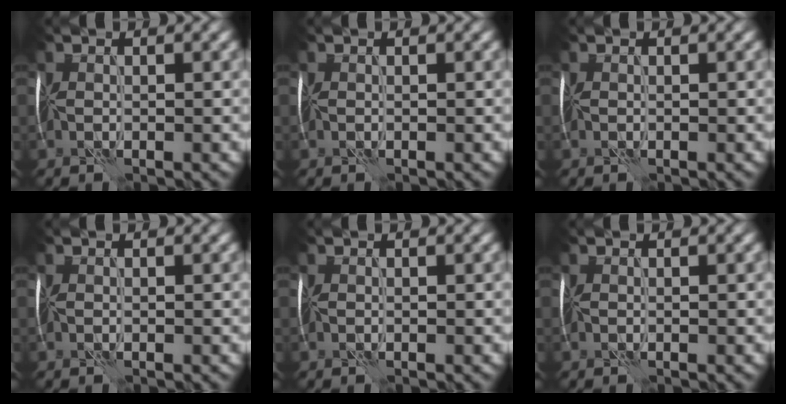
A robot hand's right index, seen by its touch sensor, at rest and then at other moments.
{"total": 0.0}
{"total": 0.0}
{"total": 0.0}
{"total": 0.0}
{"total": 0.0}